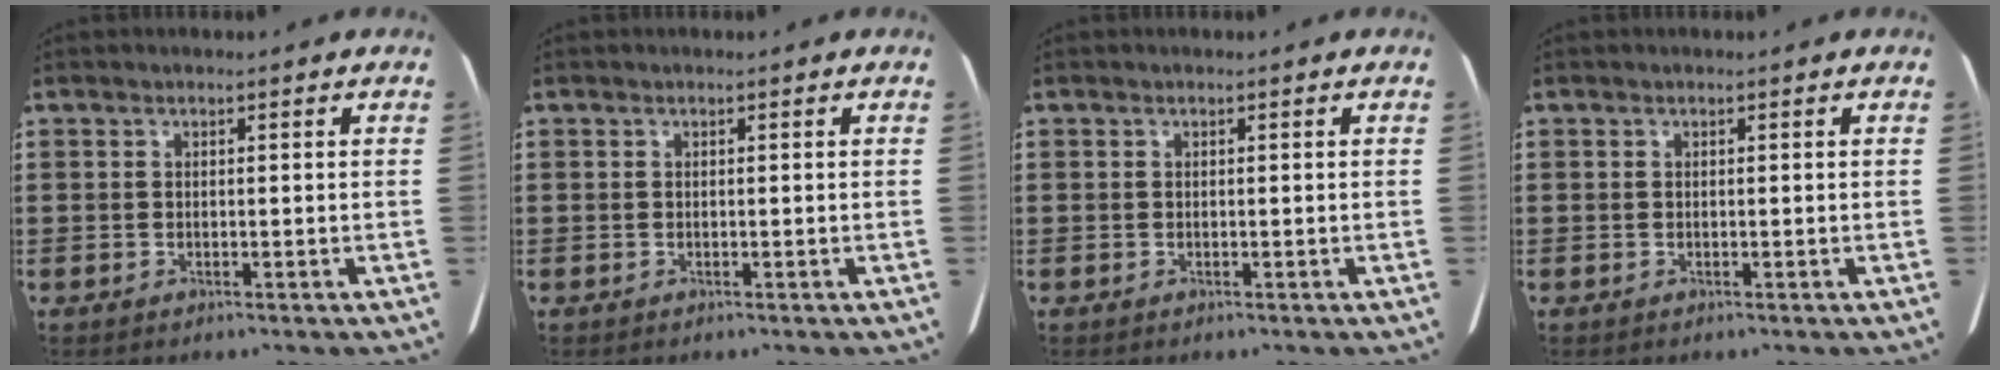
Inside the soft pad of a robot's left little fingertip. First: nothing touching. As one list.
[{"total": 0.0}, {"total": 0.0}, {"total": 0.0}]